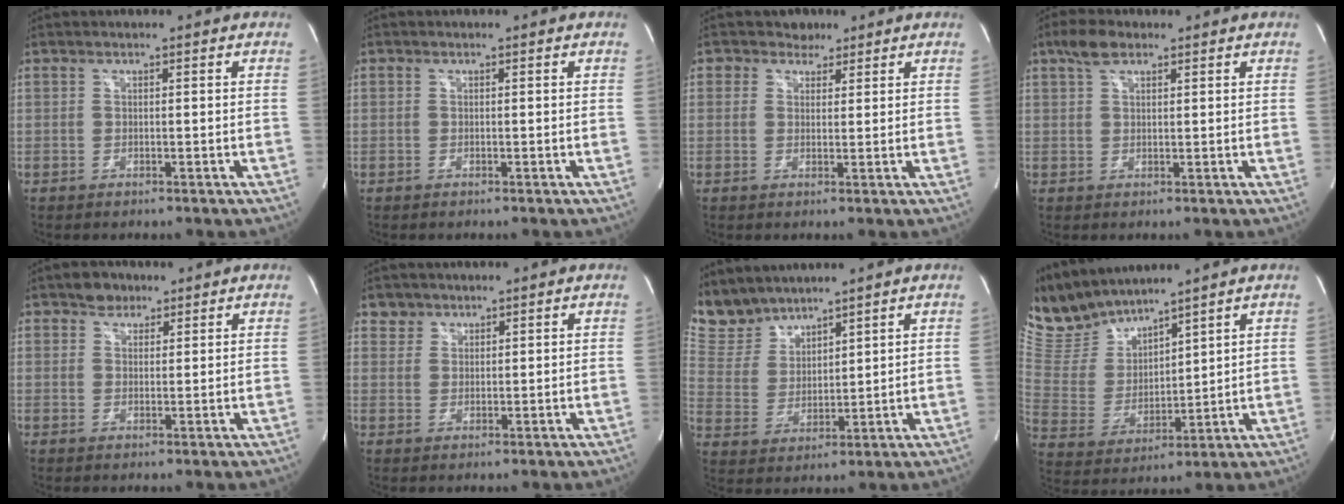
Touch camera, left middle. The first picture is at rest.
{"total": 0.0}
{"total": 2.6, "force": [1.9, 1.8, -0.3], "torque": [0.010, 0.003, 0.022]}
{"total": 3.7, "force": [2.5, 1.6, 2.3], "torque": [-0.055, 0.013, 0.050]}
{"total": 3.0, "force": [2.2, 2.0, 0.7], "torque": [-0.012, 0.005, 0.033]}
{"total": 2.5, "force": [1.8, 1.6, -0.3], "torque": [0.014, 0.007, 0.028]}
{"total": 7.5, "force": [7.2, 2.0, 0.1], "torque": [-0.017, 0.013, 0.166]}
{"total": 10.8, "force": [10.4, 1.9, 2.3], "torque": [-0.069, 0.010, 0.230]}